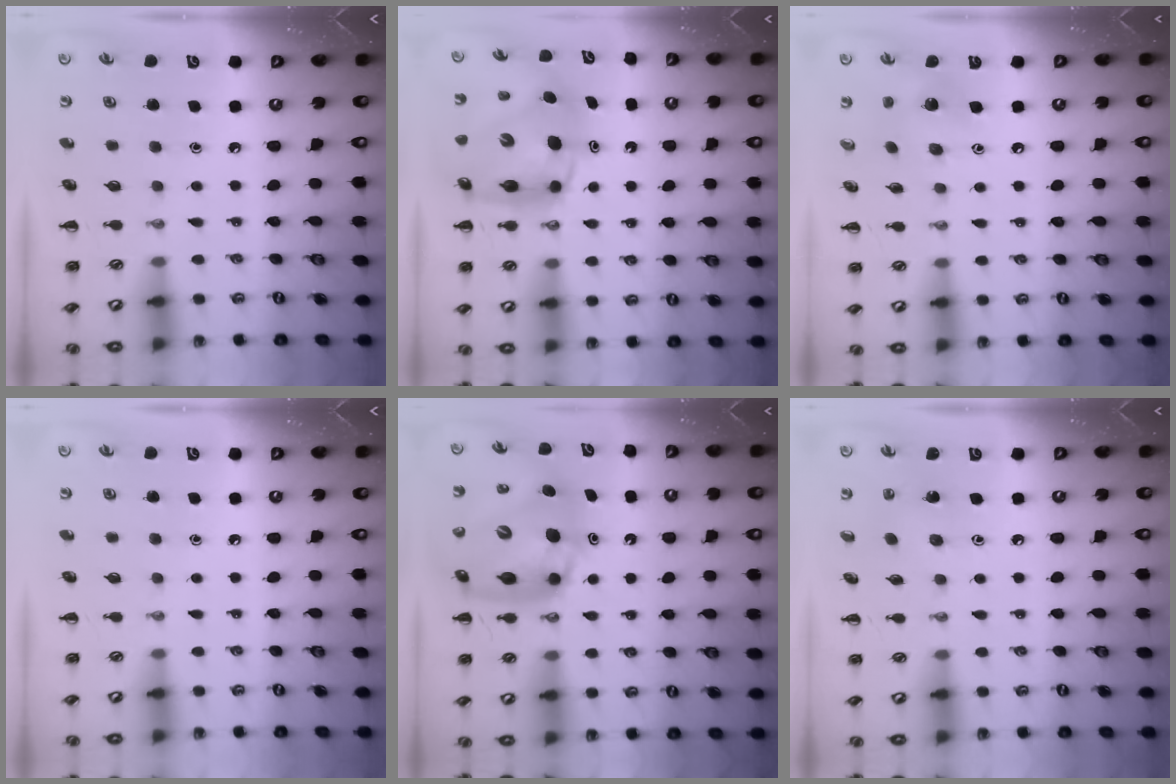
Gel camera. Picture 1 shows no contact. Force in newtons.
{"total": 8.3, "press": 7.9, "slide": 2.5}
{"total": 5.9, "press": 5.8, "slide": 1.2}
{"total": 0.0}
{"total": 14.0, "press": 13.5, "slide": 4.0}
{"total": 3.0, "press": 2.8, "slide": 1.0}